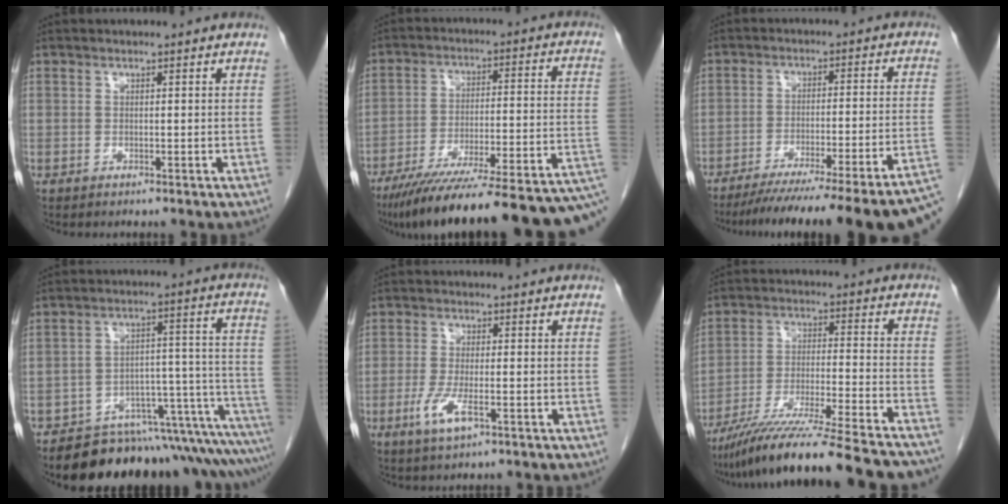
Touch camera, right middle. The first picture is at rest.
{"total": 25.6, "force": [-19.2, 2.4, 16.8], "torque": [-0.194, -0.009, -0.276]}
{"total": 22.7, "force": [-18.1, -0.3, 13.7], "torque": [-0.123, -0.024, -0.250]}
{"total": 21.6, "force": [-19.8, 3.5, 7.9], "torque": [-0.012, 0.041, -0.258]}
{"total": 4.6, "force": [-1.8, 1.0, 4.1], "torque": [-0.093, -0.009, -0.032]}
{"total": 23.8, "force": [-20.5, -0.2, 12.0], "torque": [-0.160, -0.044, -0.315]}